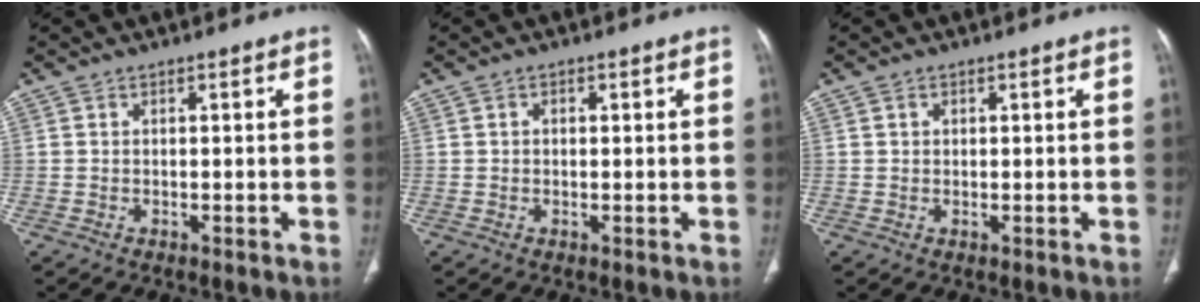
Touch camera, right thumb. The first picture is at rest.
{"total": 0.9, "force": [0.2, 0.7, 0.5], "torque": [-0.006, 0.001, 0.004]}
{"total": 0.9, "force": [0.4, 0.7, 0.4], "torque": [-0.002, -0.001, 0.007]}